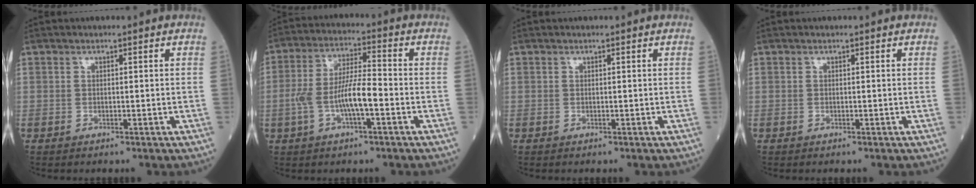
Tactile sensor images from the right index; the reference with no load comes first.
{"total": 8.4, "force": [-2.2, 1.8, 7.9], "torque": [-0.161, 0.016, -0.044]}
{"total": 0.0}
{"total": 0.0}